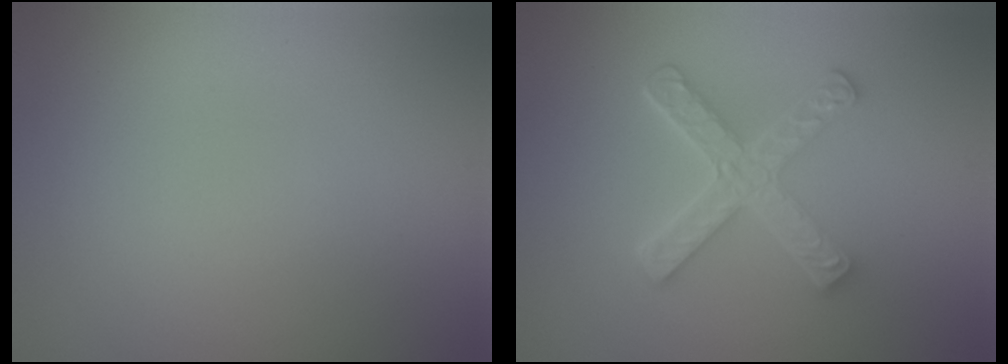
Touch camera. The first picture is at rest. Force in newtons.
{"total": 5.0, "press": 3.7, "slide": 3.3}